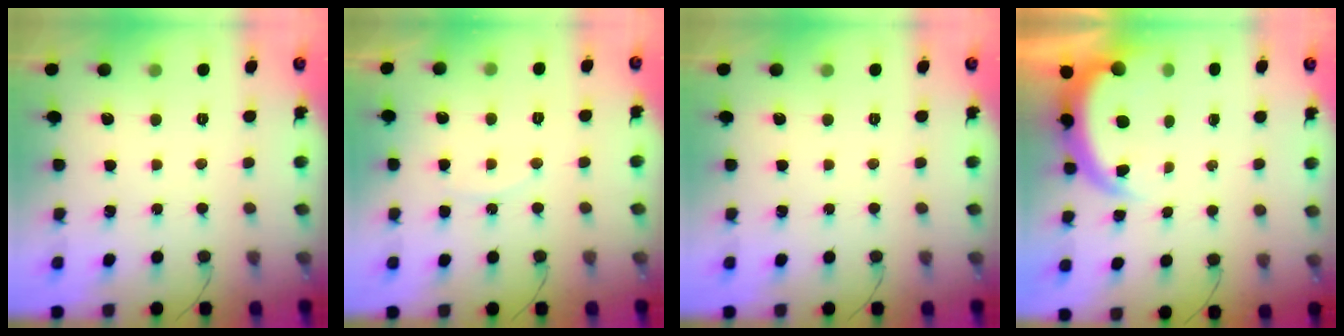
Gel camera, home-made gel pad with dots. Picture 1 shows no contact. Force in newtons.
{"total": 5.7, "press": 5.7, "slide": 0.5}
{"total": 0.0}
{"total": 4.5, "press": 4.5, "slide": 0.3}